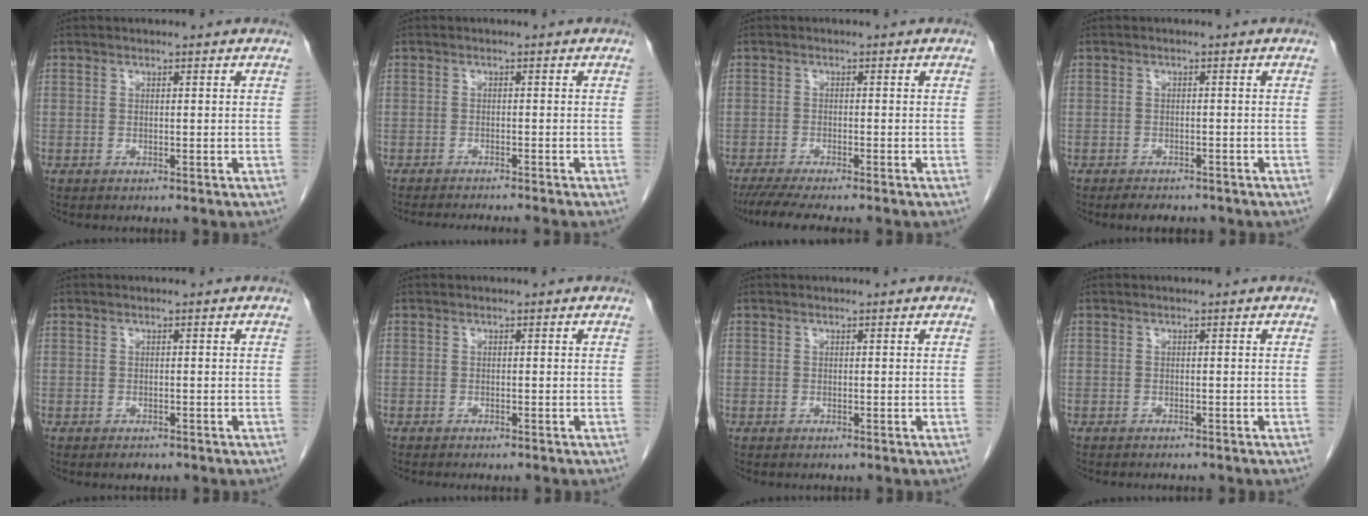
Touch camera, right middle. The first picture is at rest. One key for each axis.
{"total": 7.5, "fx": -6.9, "fy": -0.4, "fz": 2.9, "tx": -0.021, "ty": -0.017, "tz": -0.097}
{"total": 7.6, "fx": -6.4, "fy": 0.3, "fz": 4.1, "tx": -0.059, "ty": -0.017, "tz": -0.102}
{"total": 4.0, "fx": -3.3, "fy": 1.6, "fz": 1.5, "tx": -0.023, "ty": -0.003, "tz": -0.041}
{"total": 1.3, "fx": -1.0, "fy": 0.7, "fz": 0.5, "tx": -0.010, "ty": 0.000, "tz": -0.008}
{"total": 2.0, "fx": -1.8, "fy": 0.4, "fz": 0.8, "tx": -0.016, "ty": -0.004, "tz": -0.020}
{"total": 0.0}
{"total": 2.5, "fx": -2.3, "fy": 0.7, "fz": 0.9, "tx": -0.016, "ty": -0.005, "tz": -0.026}